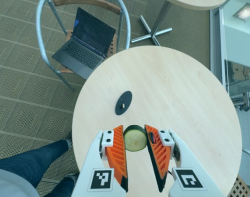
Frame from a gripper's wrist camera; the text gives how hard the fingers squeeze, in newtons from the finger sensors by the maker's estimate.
{"total": 7.4, "left": 7.2, "right": 7.6}